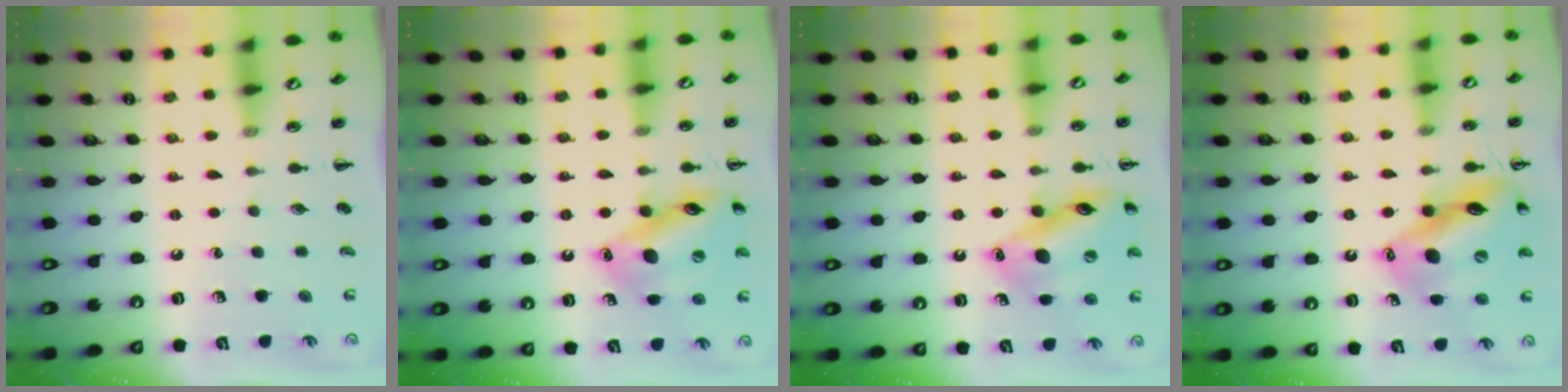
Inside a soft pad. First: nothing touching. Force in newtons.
{"total": 16.3, "press": 16.2, "slide": 2.3}
{"total": 16.3, "press": 16.2, "slide": 2.3}
{"total": 17.2, "press": 17.1, "slide": 1.7}